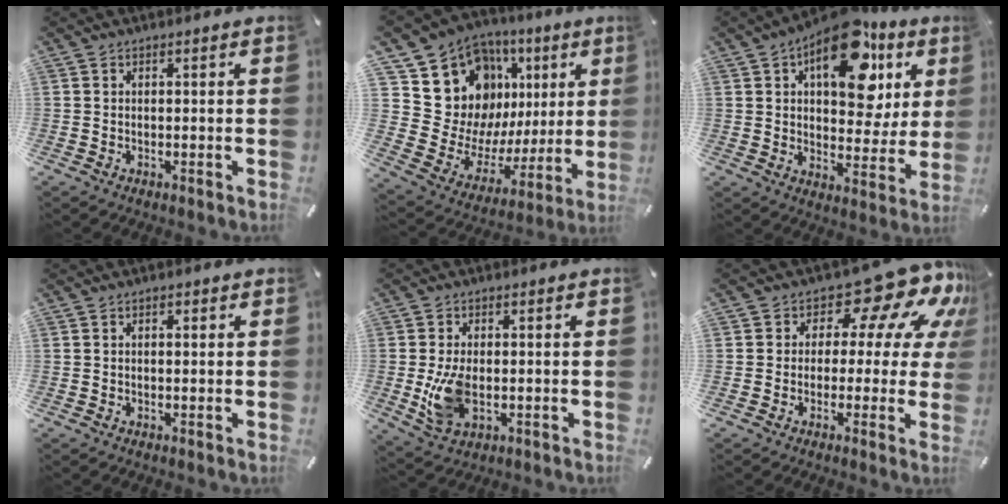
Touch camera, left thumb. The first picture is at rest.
{"total": 15.8, "force": [8.8, 12.4, 4.4], "torque": [-0.078, -0.086, 0.183]}
{"total": 19.5, "force": [9.3, 10.9, 13.1], "torque": [-0.169, -0.049, 0.152]}
{"total": 0.7, "force": [0.2, 0.3, 0.6], "torque": [-0.011, 0.004, 0.002]}
{"total": 8.1, "force": [-0.6, 4.6, 6.6], "torque": [-0.143, -0.008, -0.013]}
{"total": 14.4, "force": [8.0, 7.5, 9.4], "torque": [-0.127, -0.062, 0.130]}